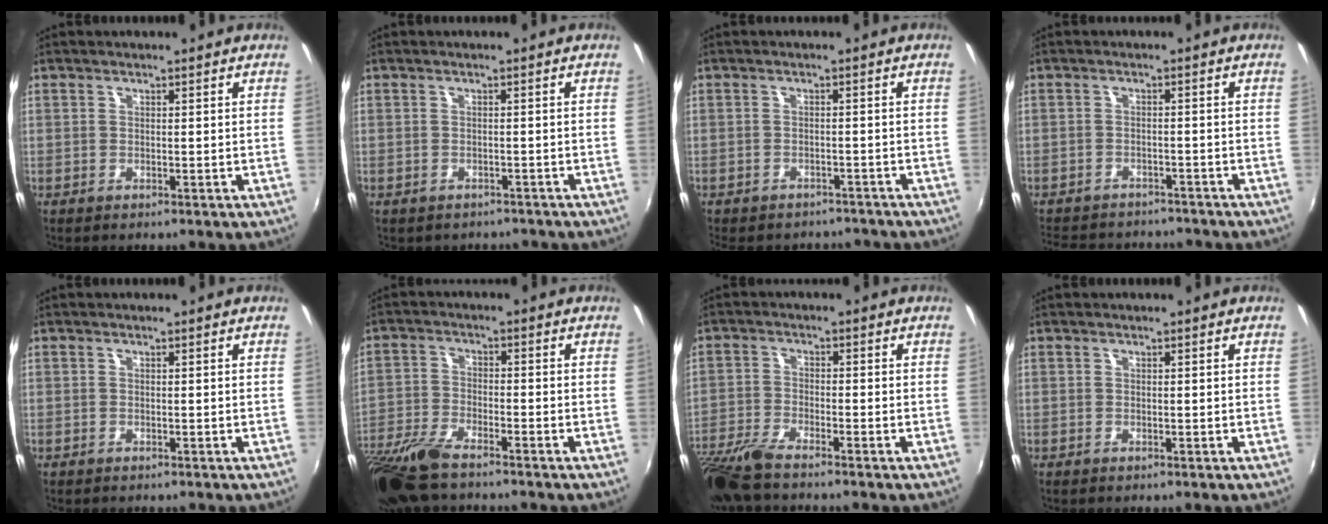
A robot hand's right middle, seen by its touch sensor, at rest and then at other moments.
{"total": 3.2, "force": [-2.7, 1.5, 1.0], "torque": [-0.026, -0.015, -0.031]}
{"total": 8.7, "force": [-7.6, 3.3, 2.8], "torque": [-0.066, -0.015, -0.100]}
{"total": 12.1, "force": [-10.5, 4.3, 4.1], "torque": [-0.102, -0.001, -0.150]}
{"total": 0.0}
{"total": 12.2, "force": [-9.6, 3.1, 6.9], "torque": [-0.166, -0.030, -0.191]}
{"total": 8.6, "force": [-7.2, 1.3, 4.6], "torque": [-0.115, -0.025, -0.144]}
{"total": 0.0}